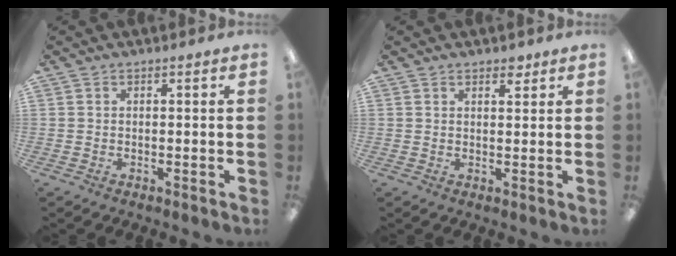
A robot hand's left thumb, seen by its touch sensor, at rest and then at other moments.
{"total": 2.4, "force": [1.9, 1.1, 0.9], "torque": [0.004, -0.009, 0.029]}